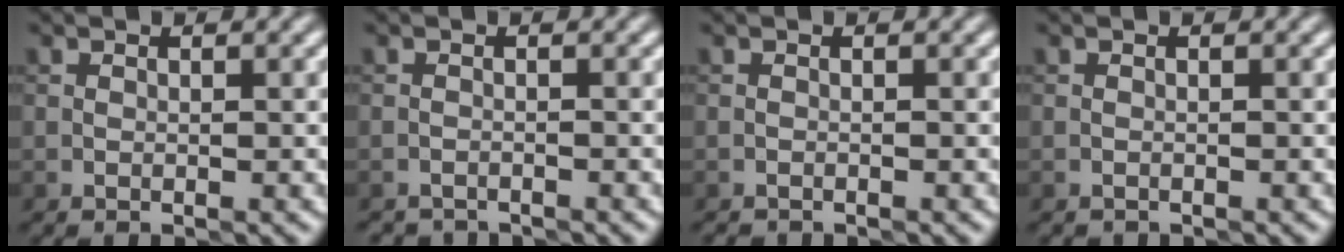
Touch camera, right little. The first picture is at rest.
{"total": 2.0, "force": [-2.0, 0.1, -0.2], "torque": [0.006, -0.005, -0.031]}
{"total": 1.1, "force": [-1.1, 0.0, 0.0], "torque": [0.002, -0.002, -0.019]}
{"total": 0.6, "force": [-0.6, 0.0, -0.1], "torque": [0.003, -0.001, -0.010]}